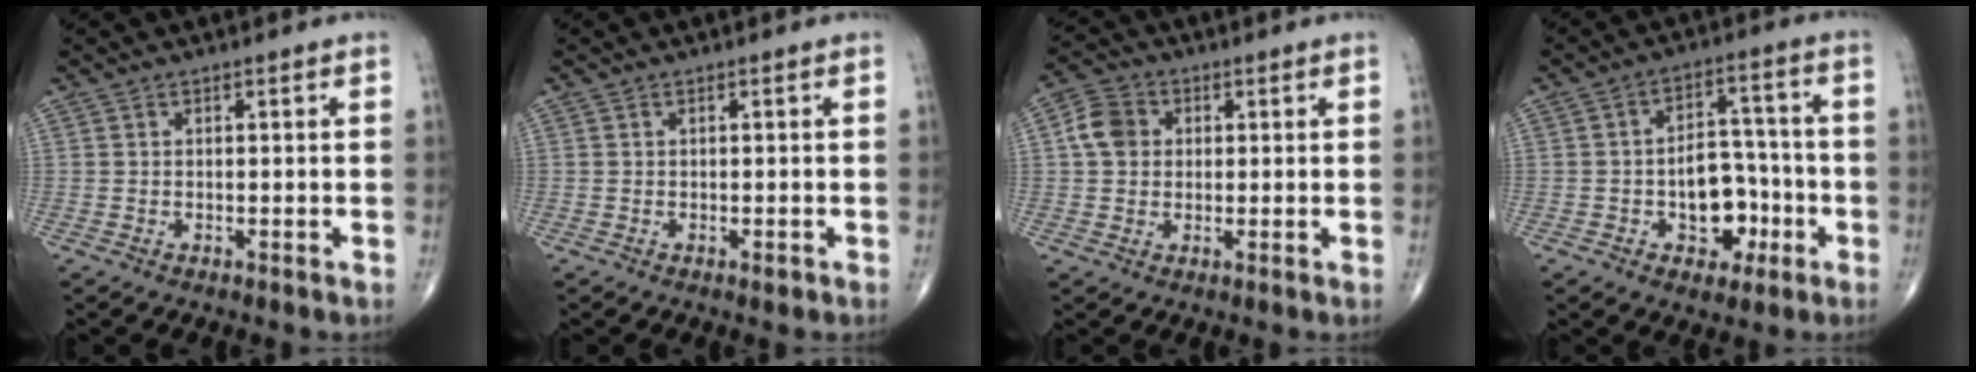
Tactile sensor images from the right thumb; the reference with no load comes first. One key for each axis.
{"total": 0.6, "fx": -0.3, "fy": 0.2, "fz": 0.5, "tx": -0.004, "ty": -0.002, "tz": -0.006}
{"total": 6.1, "fx": 1.0, "fy": 5.1, "fz": 3.2, "tx": -0.052, "ty": 0.010, "tz": 0.009}
{"total": 10.1, "fx": -3.2, "fy": 6.8, "fz": 6.7, "tx": -0.055, "ty": 0.040, "tz": -0.044}